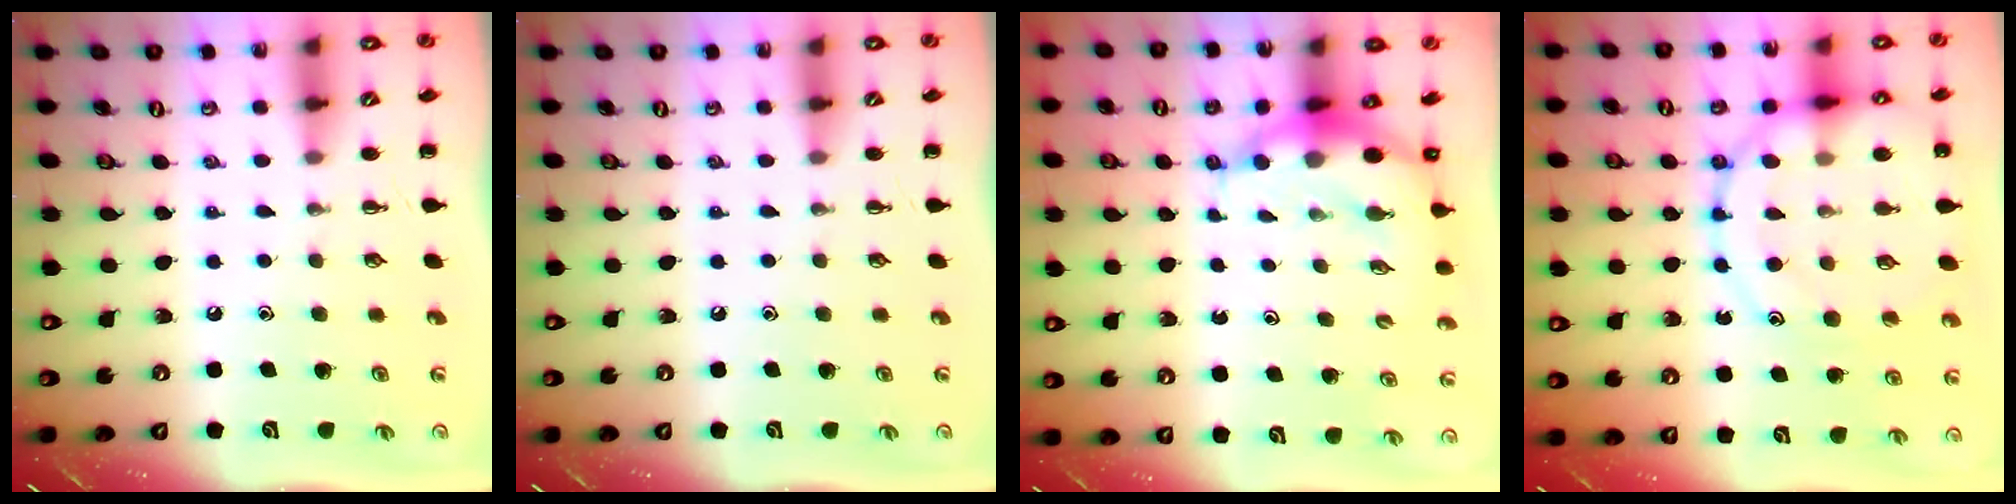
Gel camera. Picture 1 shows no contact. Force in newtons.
{"total": 0.0}
{"total": 7.1, "press": 6.9, "slide": 1.7}
{"total": 16.9, "press": 16.7, "slide": 2.5}